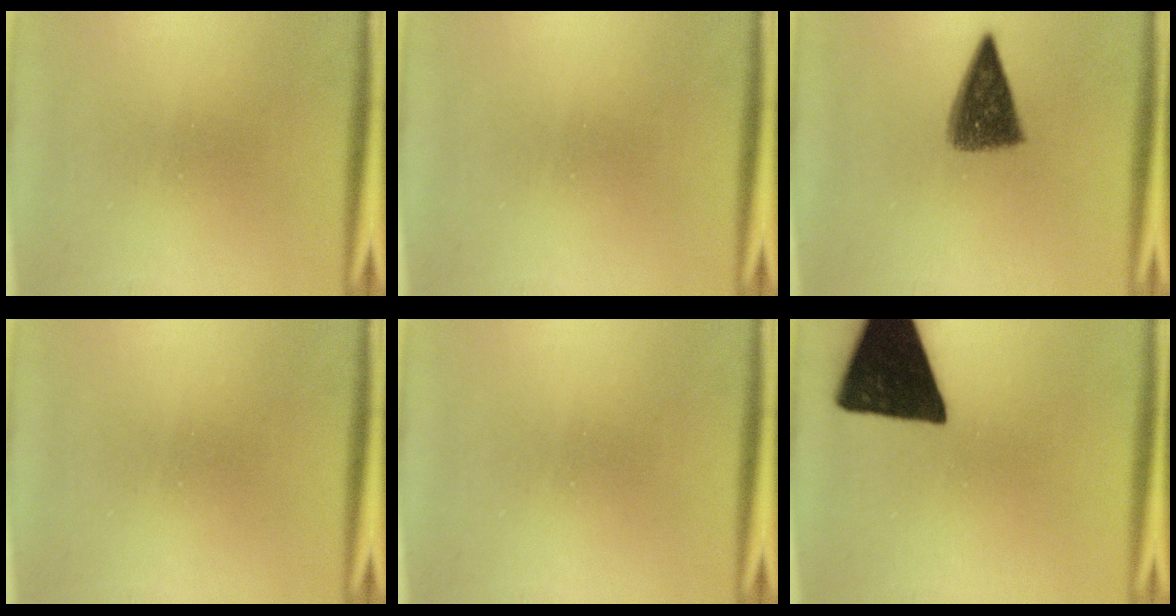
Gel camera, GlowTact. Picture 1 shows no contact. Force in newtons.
{"total": 0.0}
{"total": 7.9}
{"total": 0.0}
{"total": 0.0}
{"total": 17.6}